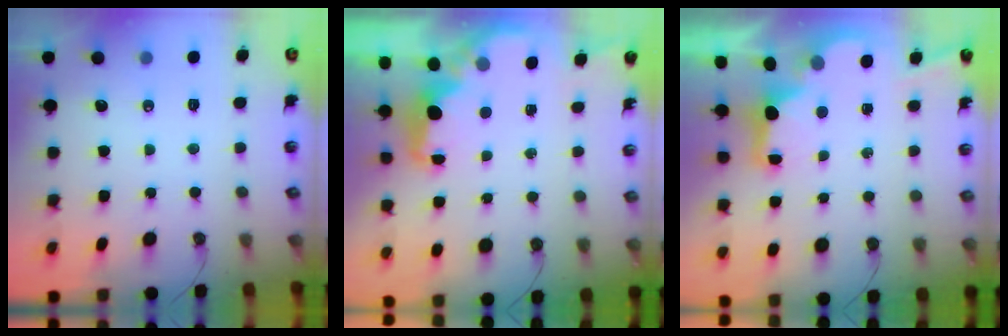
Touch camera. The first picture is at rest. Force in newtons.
{"total": 2.3, "press": 2.2, "slide": 0.7}
{"total": 2.6, "press": 2.5, "slide": 0.8}